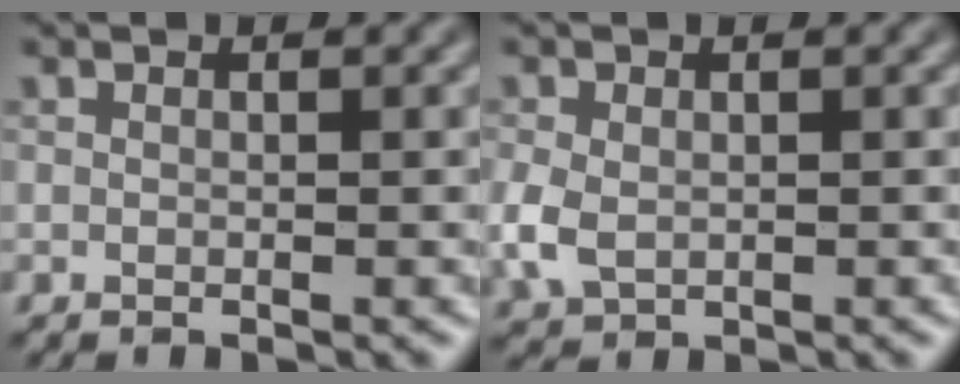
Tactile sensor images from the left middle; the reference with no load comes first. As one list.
[{"total": 3.2, "force": [-0.5, 2.4, 2.0], "torque": [-0.054, -0.007, -0.011]}]